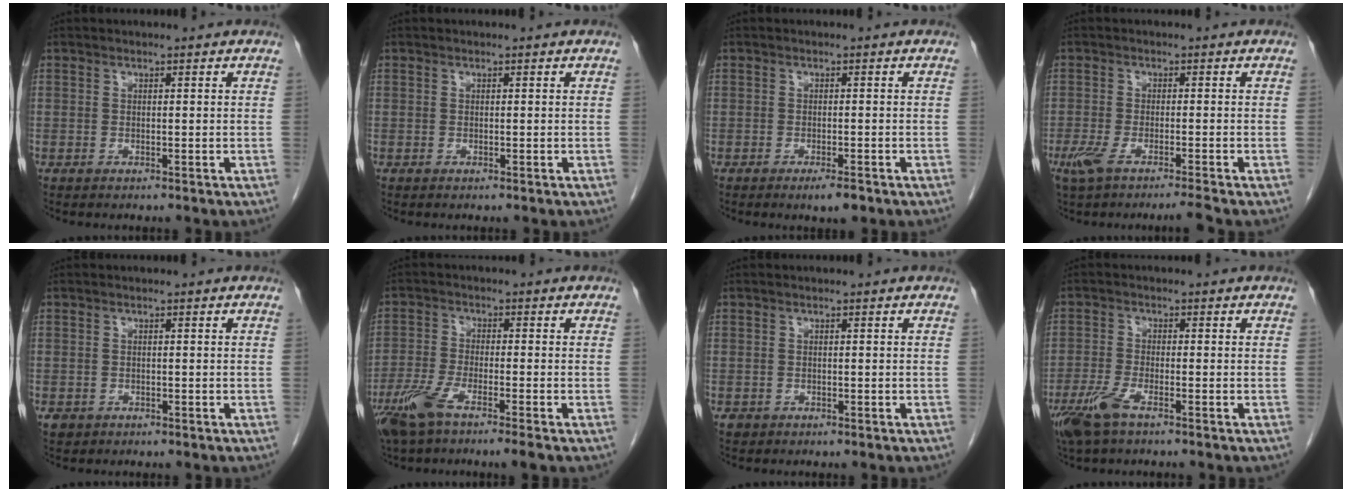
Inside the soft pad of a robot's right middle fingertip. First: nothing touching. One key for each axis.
{"total": 0.0}
{"total": 2.5, "fx": -1.6, "fy": 0.5, "fz": 1.9, "tx": -0.026, "ty": -0.001, "tz": -0.023}
{"total": 4.9, "fx": -3.6, "fy": 0.0, "fz": 3.4, "tx": -0.065, "ty": -0.011, "tz": -0.068}
{"total": 1.4, "fx": -0.6, "fy": 1.2, "fz": 0.3, "tx": -0.006, "ty": 0.004, "tz": -0.005}
{"total": 6.9, "fx": -4.4, "fy": 0.5, "fz": 5.2, "tx": -0.111, "ty": -0.012, "tz": -0.088}
{"total": 0.8, "fx": -0.3, "fy": 0.7, "fz": 0.1, "tx": 0.000, "ty": 0.004, "tz": -0.004}
{"total": 5.5, "fx": -3.5, "fy": 1.3, "fz": 4.1, "tx": -0.096, "ty": -0.013, "tz": -0.067}